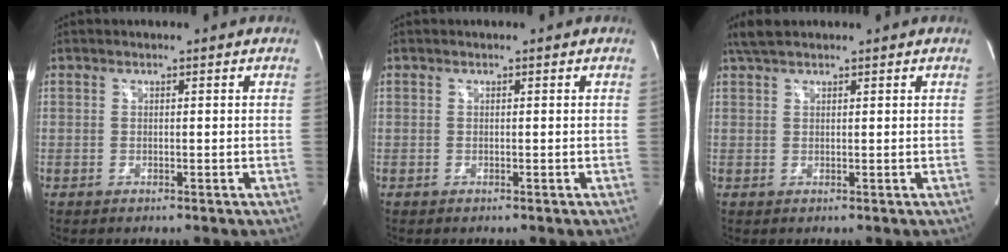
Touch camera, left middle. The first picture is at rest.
{"total": 0.0}
{"total": 3.1, "force": [2.6, 0.8, 1.5], "torque": [-0.039, 0.017, 0.052]}